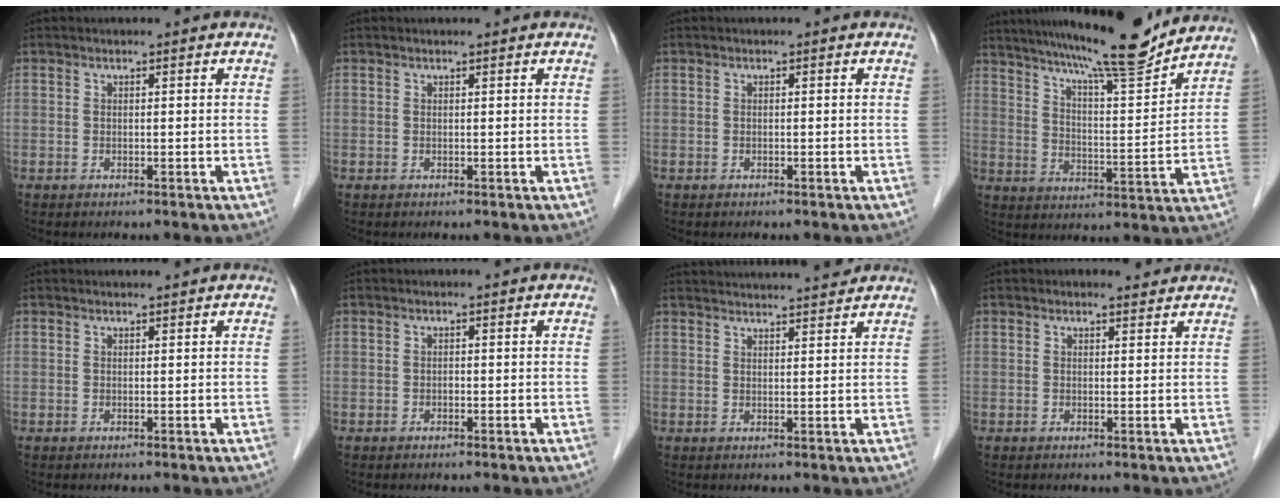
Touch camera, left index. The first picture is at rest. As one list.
[{"total": 0.6, "force": [0.5, -0.1, 0.2], "torque": [-0.009, 0.000, 0.011]}, {"total": 0.0}, {"total": 16.2, "force": [14.3, 0.2, 7.6], "torque": [-0.125, -0.004, 0.216]}, {"total": 1.0, "force": [1.0, -0.1, 0.1], "torque": [-0.005, 0.003, 0.019]}, {"total": 0.0}, {"total": 12.2, "force": [11.7, 0.2, 3.5], "torque": [-0.054, 0.018, 0.157]}, {"total": 1.9, "force": [1.8, 0.6, 0.3], "torque": [-0.012, 0.002, 0.023]}]